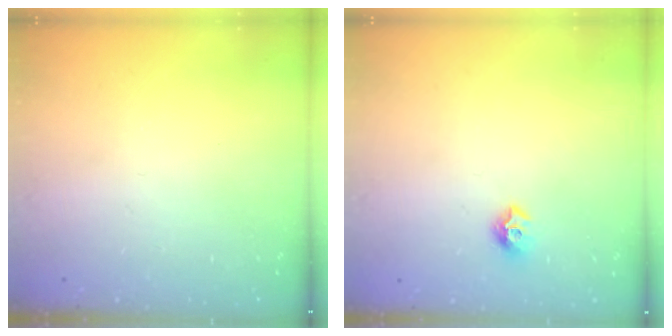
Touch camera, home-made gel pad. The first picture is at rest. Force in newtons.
{"total": 7.9, "press": 7.8, "slide": 0.7}